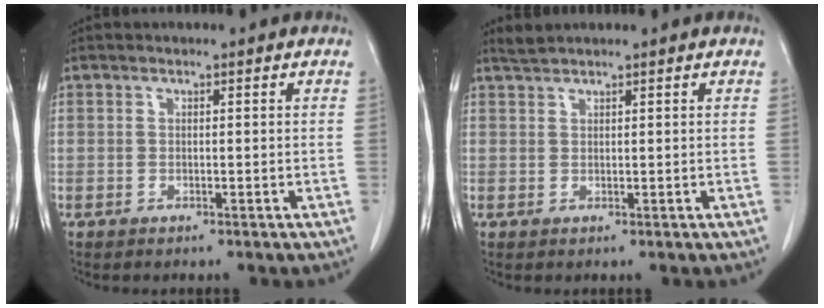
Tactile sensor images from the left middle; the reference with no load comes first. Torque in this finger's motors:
{"motor_torque": [0.08, -0.09, -0.03, 0.00]}